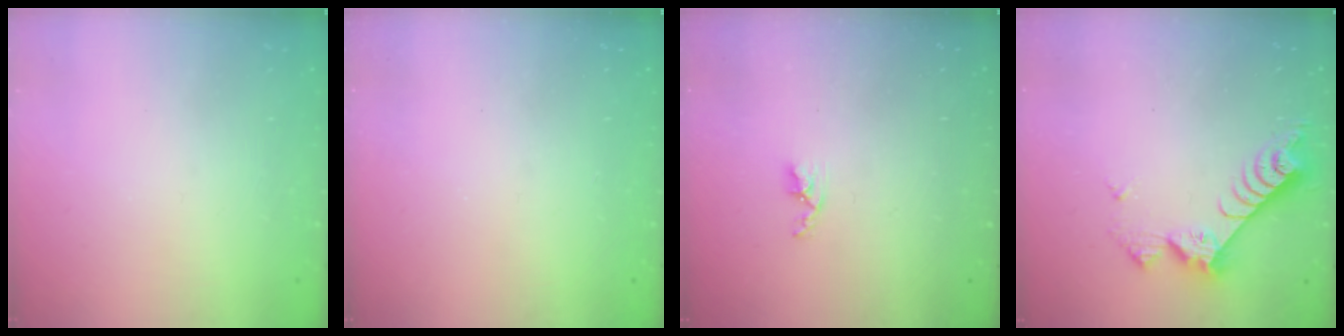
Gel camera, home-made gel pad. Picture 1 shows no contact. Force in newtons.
{"total": 1.1, "press": 1.1, "slide": 0.1}
{"total": 3.3, "press": 3.2, "slide": 0.5}
{"total": 7.6, "press": 7.6, "slide": 0.4}